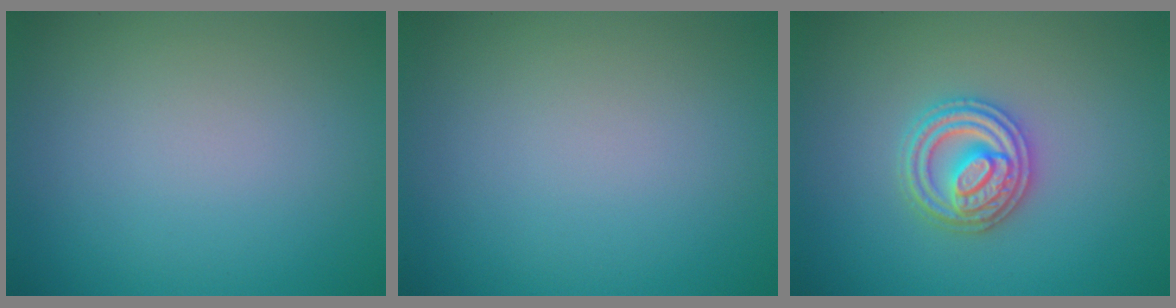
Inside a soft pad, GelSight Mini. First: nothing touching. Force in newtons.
{"total": 0.0}
{"total": 3.7, "press": 3.6, "slide": 0.6}